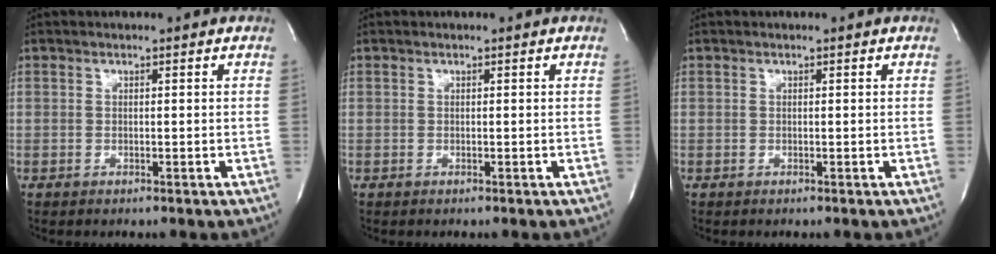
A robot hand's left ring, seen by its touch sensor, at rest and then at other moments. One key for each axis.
{"total": 0.0}
{"total": 0.0}